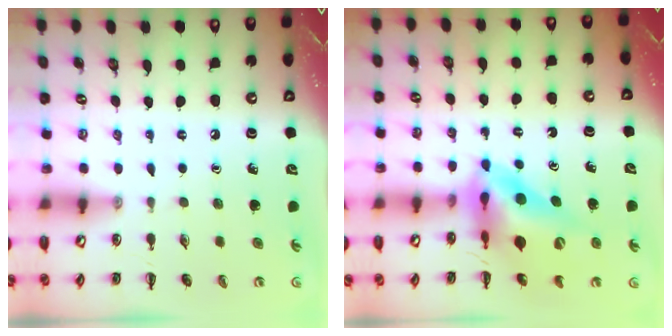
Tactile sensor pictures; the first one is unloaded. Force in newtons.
{"total": 12.7, "press": 12.1, "slide": 3.8}